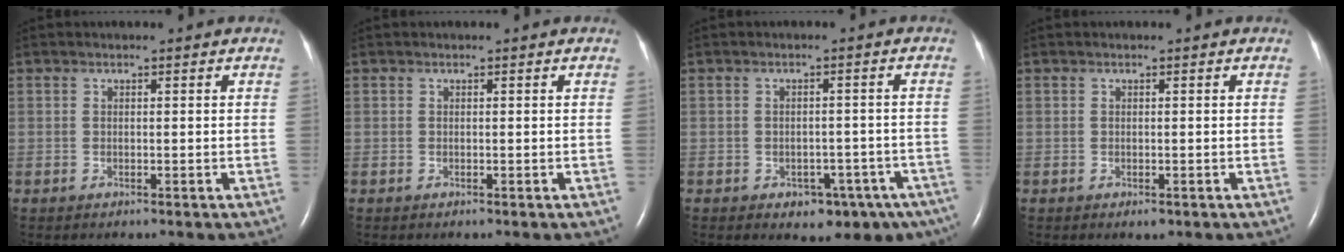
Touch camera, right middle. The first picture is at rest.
{"total": 0.0}
{"total": 7.7, "force": [-4.9, 4.6, 3.7], "torque": [-0.026, 0.019, -0.061]}
{"total": 0.7, "force": [-0.4, 0.4, 0.5], "torque": [-0.008, -0.002, -0.002]}